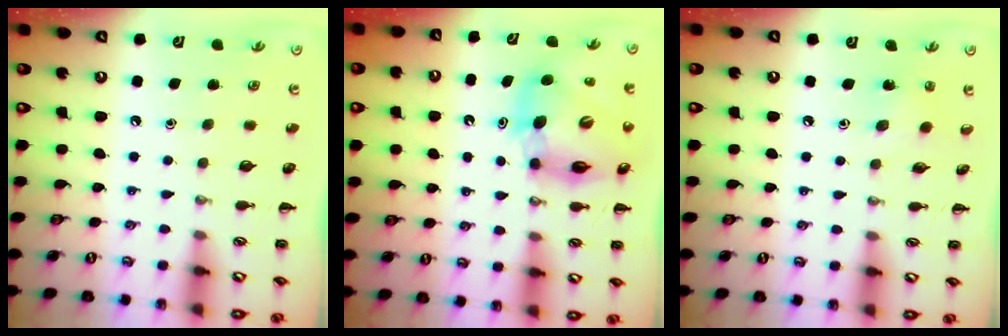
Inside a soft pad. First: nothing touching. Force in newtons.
{"total": 11.2, "press": 10.7, "slide": 3.4}
{"total": 3.1, "press": 2.9, "slide": 0.9}